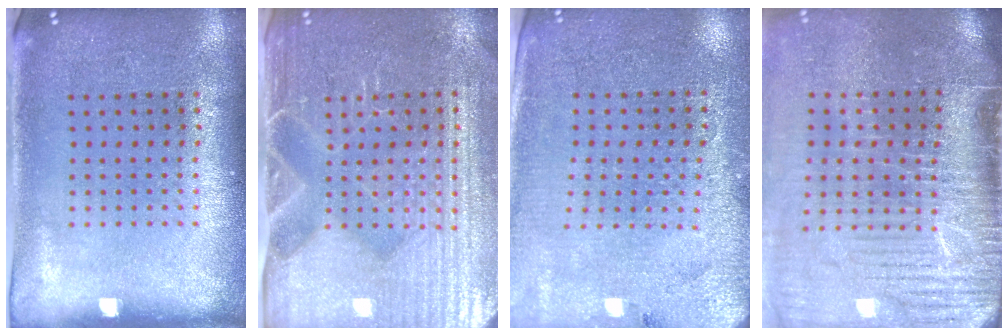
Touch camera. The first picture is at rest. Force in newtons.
{"total": 4.7, "press": 4.5, "slide": 1.5}
{"total": 2.8, "press": 2.7, "slide": 0.5}
{"total": 5.0, "press": 4.2, "slide": 2.8}